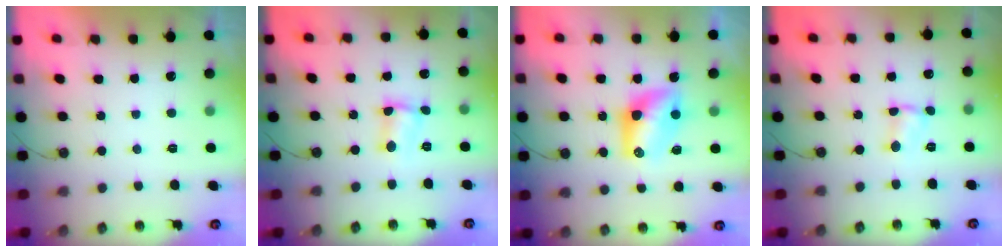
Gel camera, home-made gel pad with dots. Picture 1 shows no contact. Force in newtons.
{"total": 4.4, "press": 3.1, "slide": 3.2}
{"total": 8.9, "press": 8.7, "slide": 1.7}
{"total": 1.7, "press": 1.6, "slide": 0.2}